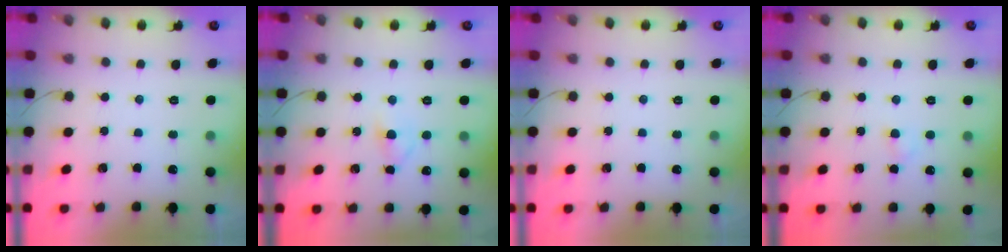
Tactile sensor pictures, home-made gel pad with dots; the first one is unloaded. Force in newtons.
{"total": 3.4, "press": 3.2, "slide": 1.2}
{"total": 0.0}
{"total": 2.3, "press": 2.1, "slide": 0.8}